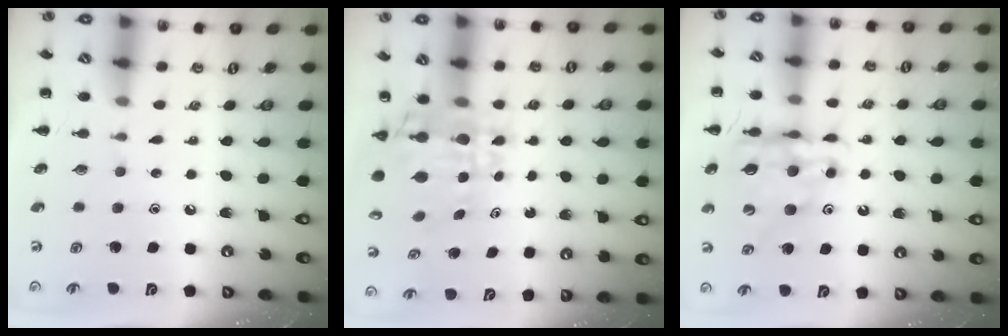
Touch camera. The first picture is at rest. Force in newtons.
{"total": 9.2, "press": 8.7, "slide": 3.2}
{"total": 13.2, "press": 12.6, "slide": 3.8}